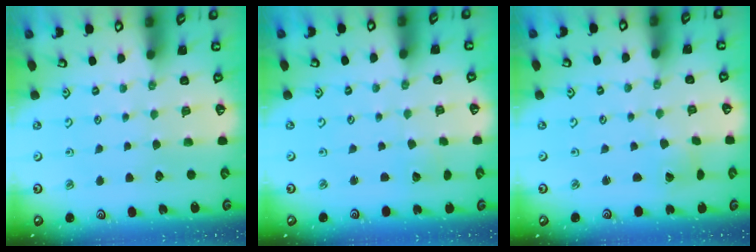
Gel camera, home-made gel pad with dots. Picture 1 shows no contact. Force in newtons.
{"total": 1.8, "press": 1.8, "slide": 0.2}
{"total": 2.6, "press": 2.6, "slide": 0.1}